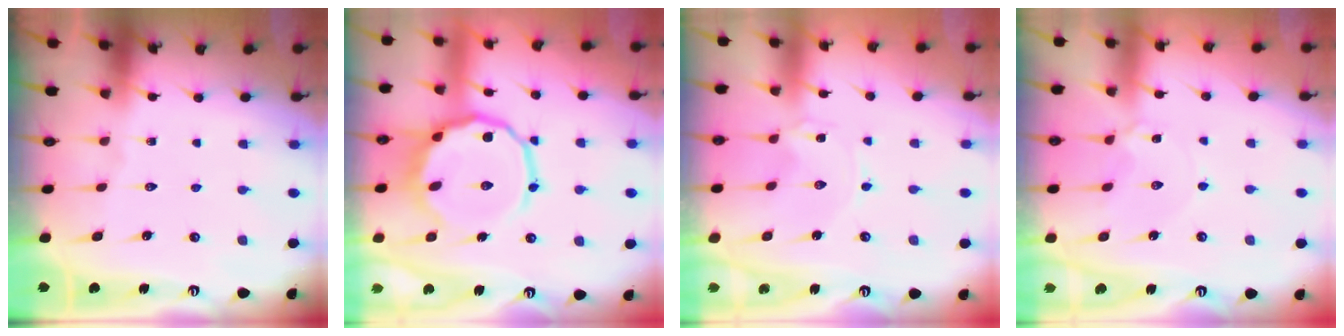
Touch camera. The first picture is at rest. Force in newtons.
{"total": 13.5, "press": 13.3, "slide": 2.5}
{"total": 0.0}
{"total": 2.3, "press": 2.3, "slide": 0.3}